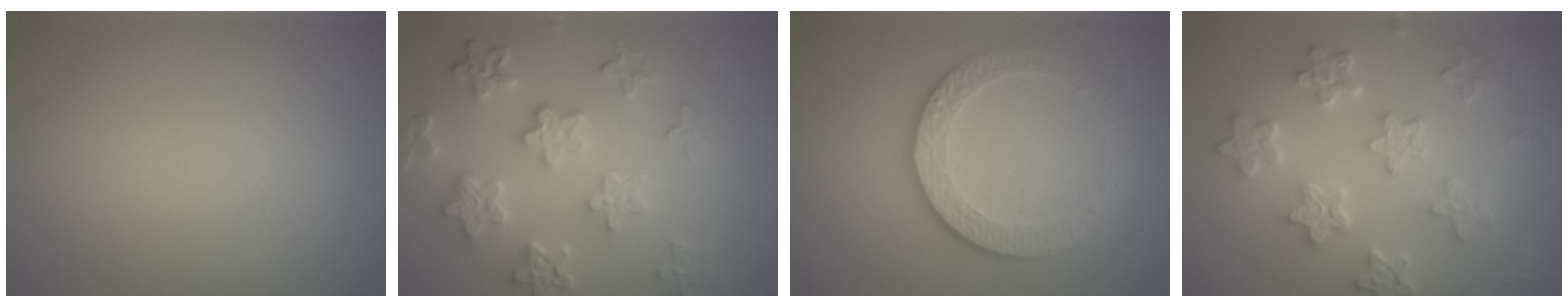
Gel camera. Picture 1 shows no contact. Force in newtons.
{"total": 5.8, "press": 4.4, "slide": 3.8}
{"total": 4.5, "press": 3.1, "slide": 3.2}
{"total": 5.8, "press": 4.5, "slide": 3.6}